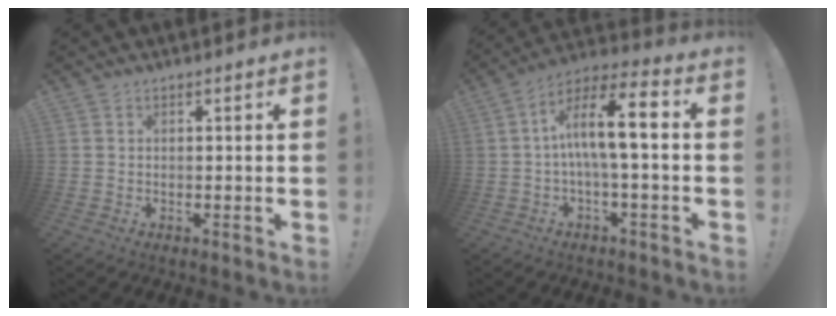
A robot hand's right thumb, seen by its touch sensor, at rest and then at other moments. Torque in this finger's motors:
{"motor_torque": [0.65, 0.72, 1.19, 0.11, 0.43]}